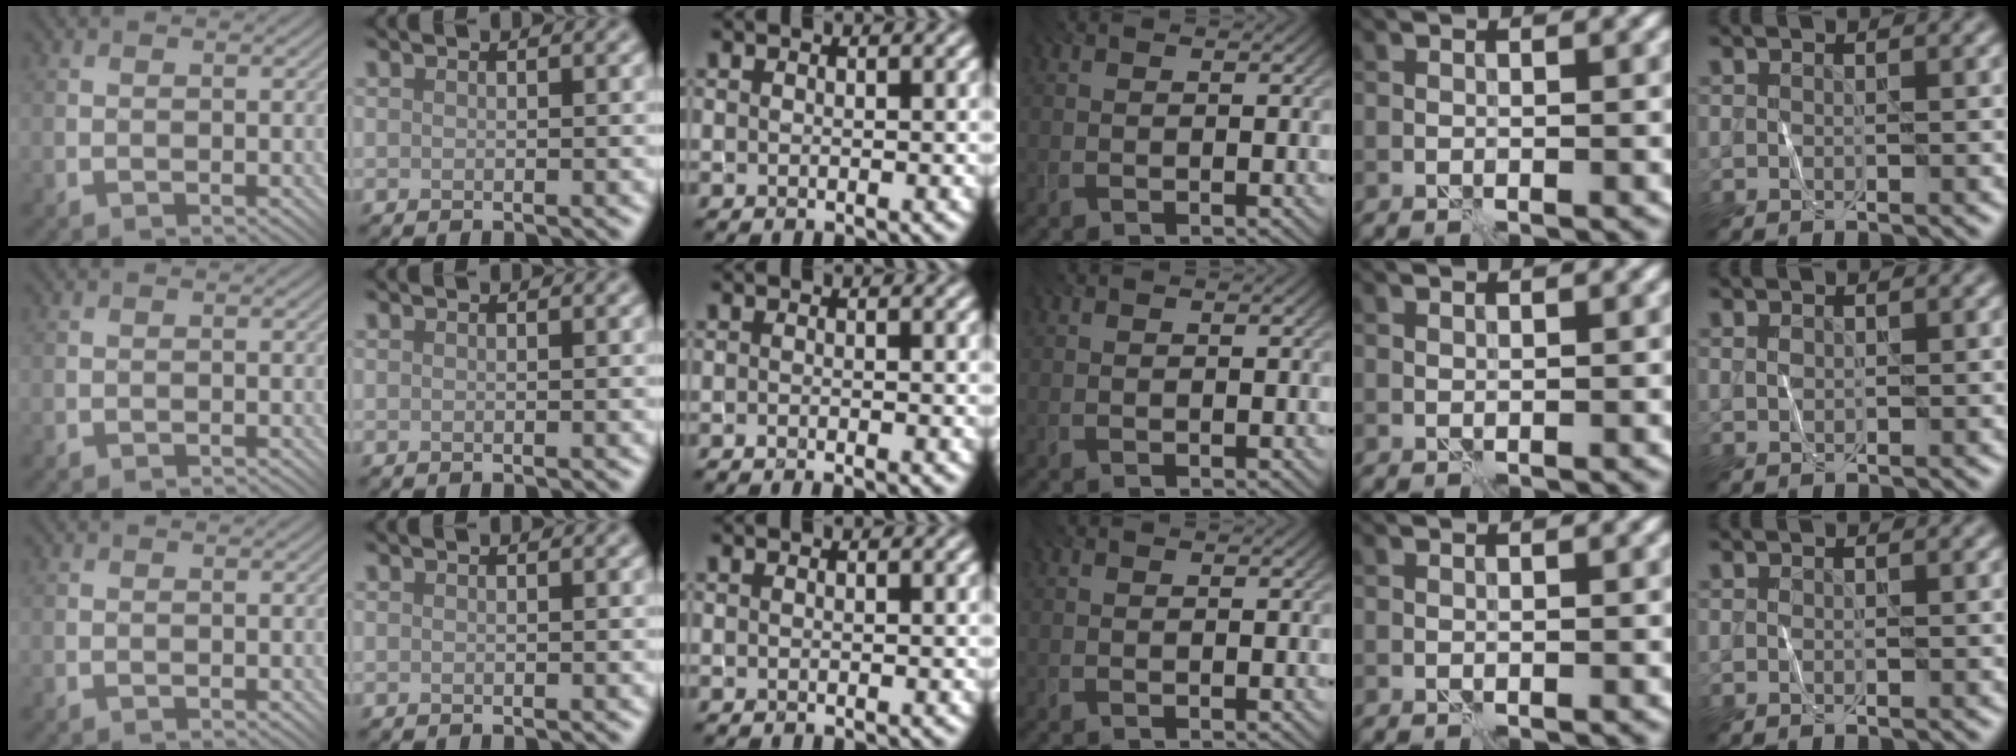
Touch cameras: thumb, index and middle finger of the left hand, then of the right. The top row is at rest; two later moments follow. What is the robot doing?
{"motion": "fold", "object": "shorts"}